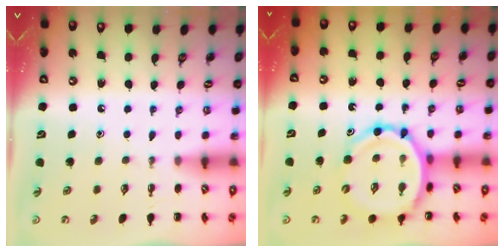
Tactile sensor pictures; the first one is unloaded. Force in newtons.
{"total": 12.8, "press": 12.1, "slide": 4.0}